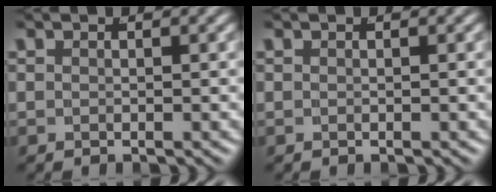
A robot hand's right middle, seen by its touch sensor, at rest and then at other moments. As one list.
[{"total": 0.0}]